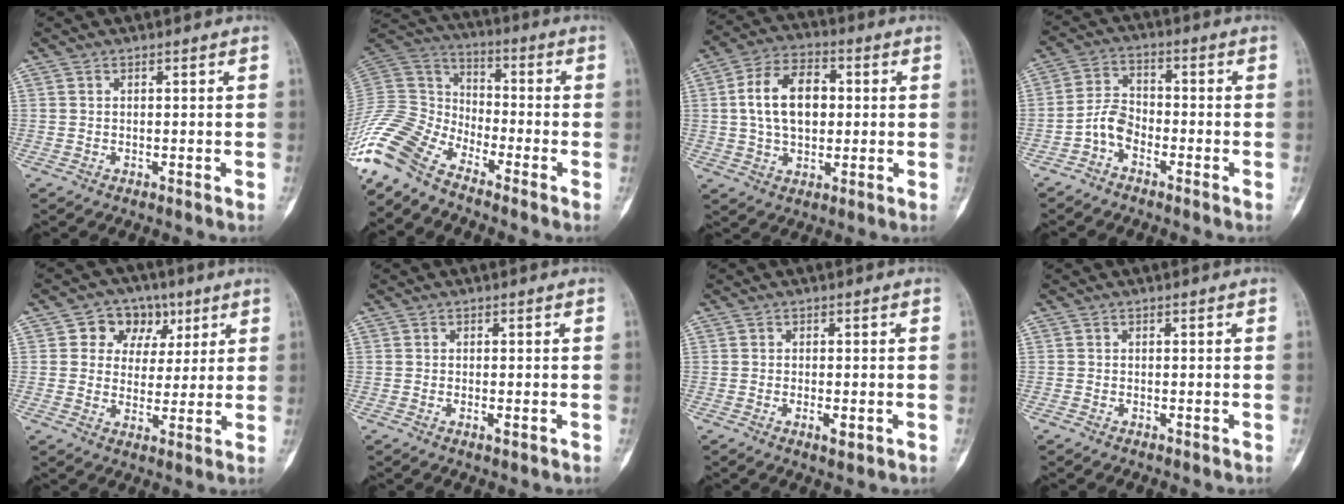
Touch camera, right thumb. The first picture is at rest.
{"total": 15.2, "force": [-11.9, 6.5, 7.0], "torque": [-0.150, 0.068, -0.245]}
{"total": 12.6, "force": [1.3, 8.0, 9.6], "torque": [-0.149, 0.015, 0.019]}
{"total": 3.6, "force": [-2.1, 2.2, 1.9], "torque": [-0.029, 0.020, -0.049]}
{"total": 9.1, "force": [3.6, 7.6, 3.6], "torque": [-0.008, -0.003, 0.052]}
{"total": 1.3, "force": [-0.5, 0.5, 1.1], "torque": [-0.016, 0.000, -0.008]}
{"total": 2.5, "force": [-0.9, 0.9, 2.1], "torque": [-0.030, -0.001, -0.012]}
{"total": 0.0}